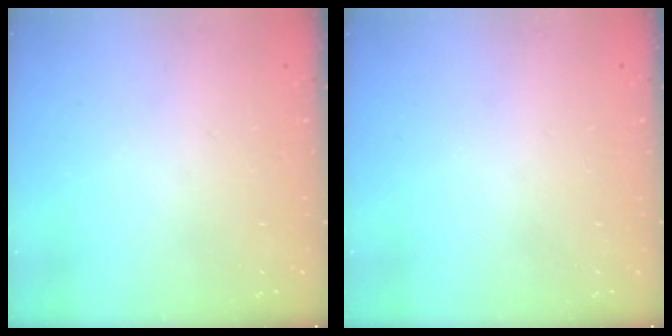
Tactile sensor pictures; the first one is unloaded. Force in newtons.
{"total": 0.0}